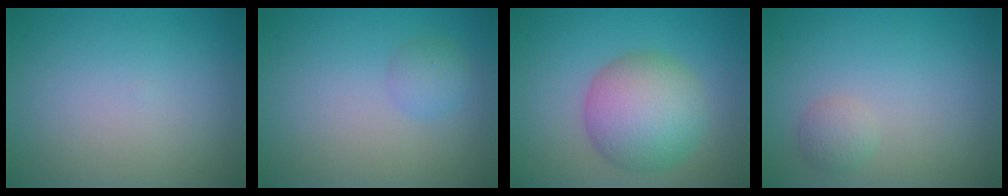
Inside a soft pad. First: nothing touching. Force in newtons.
{"total": 1.5, "press": 1.5, "slide": 0.0}
{"total": 7.0, "press": 7.0, "slide": 0.2}
{"total": 1.3, "press": 1.3, "slide": 0.0}